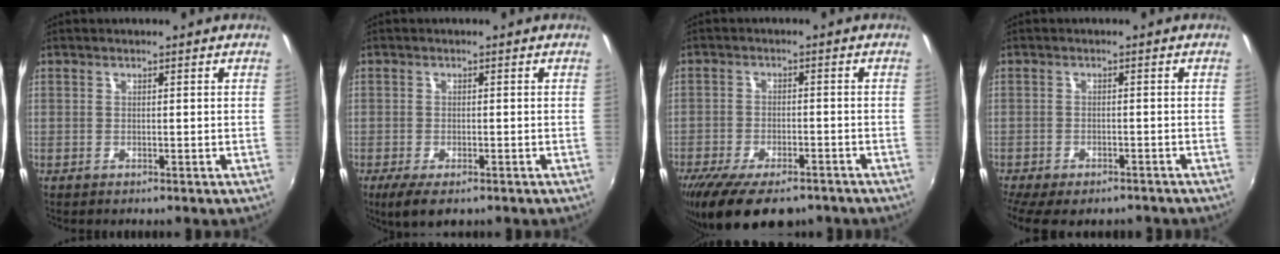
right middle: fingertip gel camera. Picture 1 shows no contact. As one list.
[{"total": 5.0, "force": [-3.1, 1.9, 3.4], "torque": [-0.076, -0.020, -0.051]}, {"total": 14.0, "force": [-10.2, 5.5, 7.9], "torque": [-0.170, -0.035, -0.162]}, {"total": 9.5, "force": [-7.5, 3.2, 4.8], "torque": [-0.110, -0.037, -0.114]}]